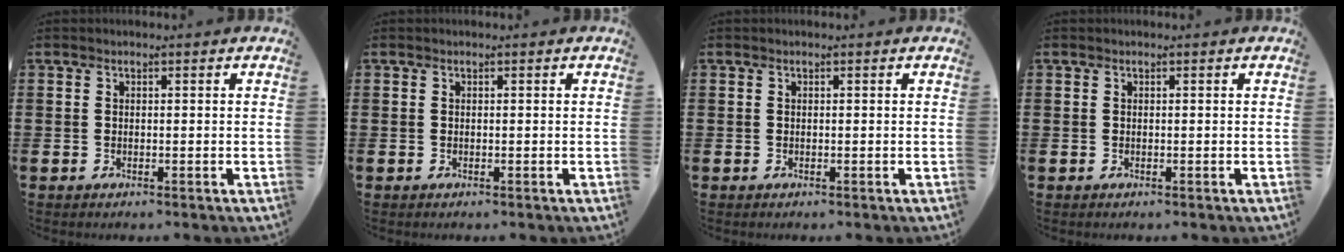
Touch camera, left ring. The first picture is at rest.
{"total": 0.0}
{"total": 0.0}
{"total": 0.0}